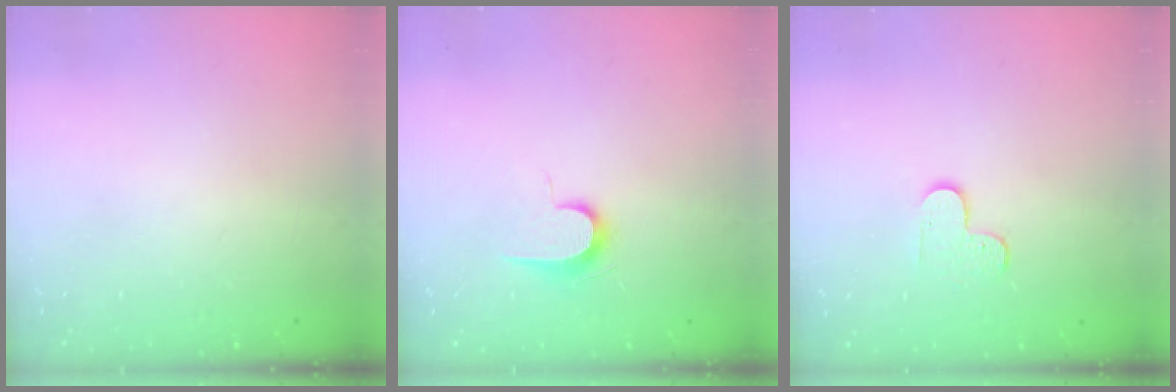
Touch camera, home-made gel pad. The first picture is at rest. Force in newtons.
{"total": 6.4, "press": 6.3, "slide": 0.7}
{"total": 3.7, "press": 3.7, "slide": 0.4}